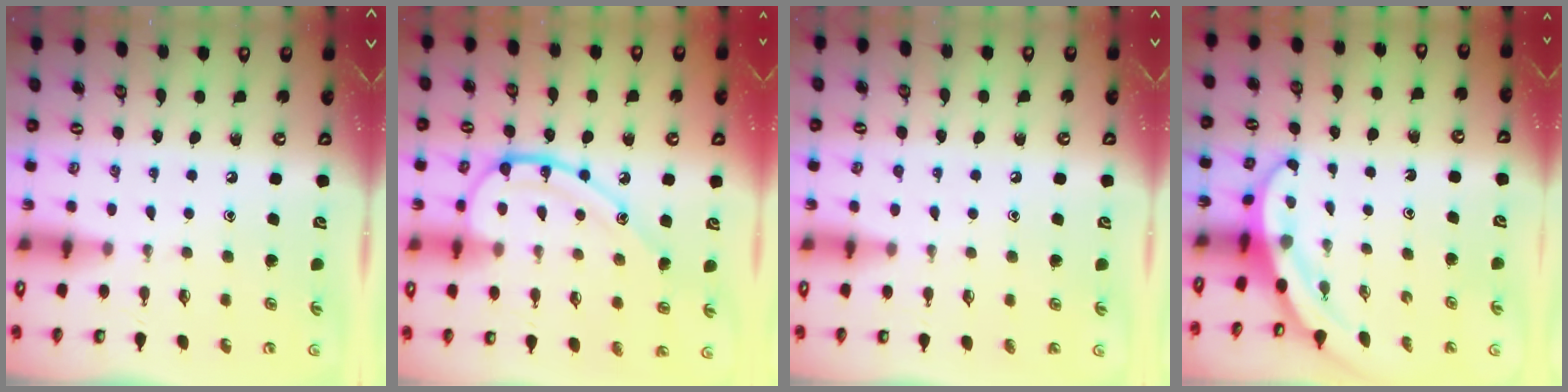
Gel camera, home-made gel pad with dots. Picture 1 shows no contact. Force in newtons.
{"total": 13.4, "press": 13.4, "slide": 0.8}
{"total": 2.5, "press": 2.4, "slide": 0.3}
{"total": 3.3, "press": 3.3, "slide": 0.1}